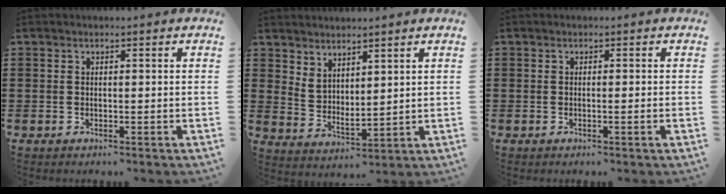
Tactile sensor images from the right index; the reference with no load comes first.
{"total": 3.5, "force": [3.4, 0.8, -0.2], "torque": [-0.009, -0.014, 0.064]}
{"total": 0.6, "force": [-0.2, -0.2, 0.5], "torque": [-0.008, -0.002, -0.004]}